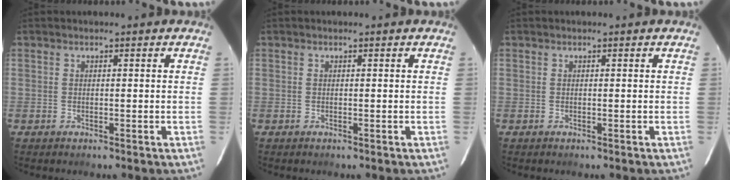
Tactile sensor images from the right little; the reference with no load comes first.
{"total": 0.0}
{"total": 0.0}